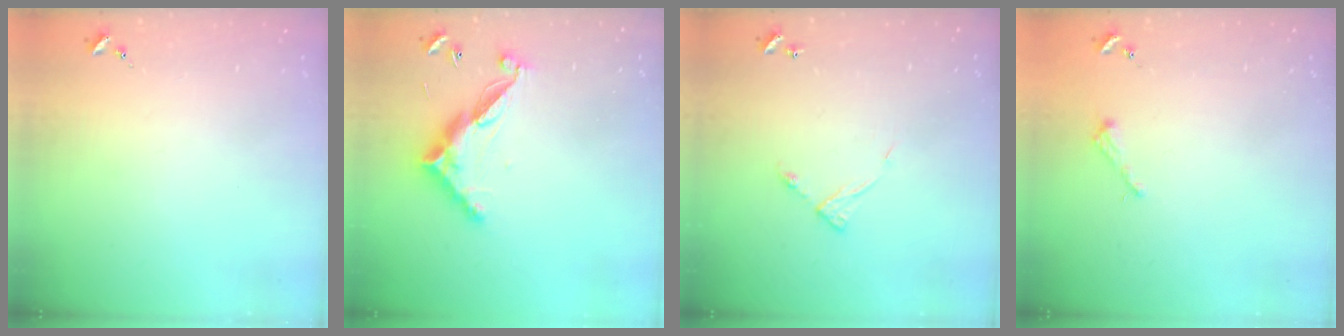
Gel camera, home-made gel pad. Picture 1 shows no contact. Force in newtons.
{"total": 12.2, "press": 12.1, "slide": 0.3}
{"total": 5.8, "press": 5.7, "slide": 0.6}
{"total": 2.6, "press": 2.6, "slide": 0.3}